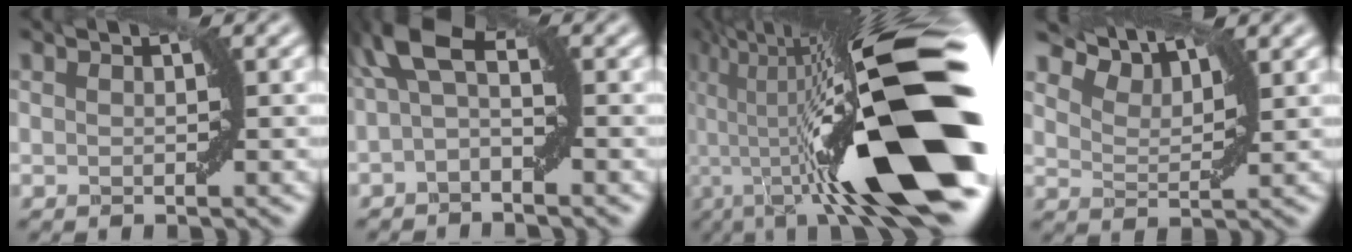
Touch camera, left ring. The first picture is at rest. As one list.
[{"total": 2.5, "force": [-0.1, 0.9, 2.3], "torque": [-0.058, 0.008, 0.008]}, {"total": 16.5, "force": [-6.1, 3.4, 15.0], "torque": [-0.220, 0.004, -0.104]}, {"total": 3.0, "force": [1.9, 1.5, 1.7], "torque": [-0.046, -0.006, 0.051]}]